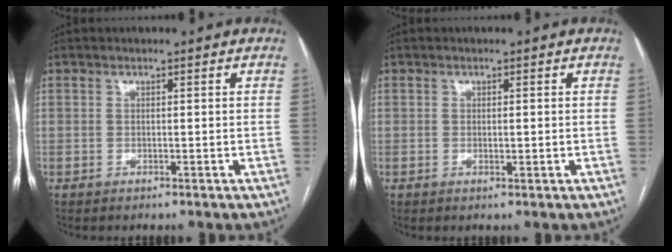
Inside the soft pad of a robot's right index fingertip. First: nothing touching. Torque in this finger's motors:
{"motor_torque": [-0.12, -0.13, -0.05, 0.00]}